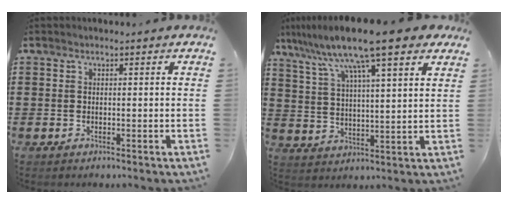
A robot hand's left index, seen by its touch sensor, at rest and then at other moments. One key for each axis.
{"total": 11.7, "fx": 8.9, "fy": 1.1, "fz": 7.5, "tx": -0.167, "ty": -0.034, "tz": 0.148}